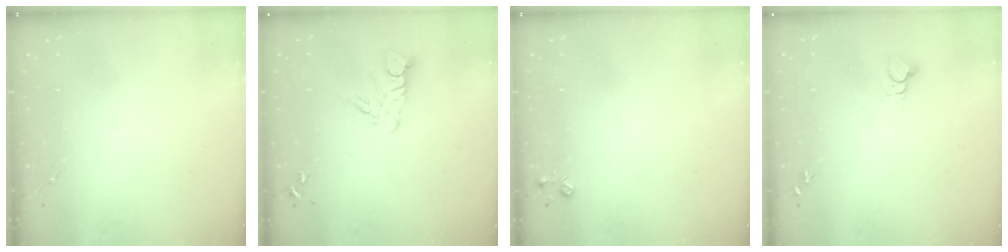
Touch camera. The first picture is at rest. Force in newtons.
{"total": 7.0, "press": 7.0, "slide": 0.7}
{"total": 3.7, "press": 3.7, "slide": 0.5}
{"total": 3.9, "press": 3.9, "slide": 0.2}